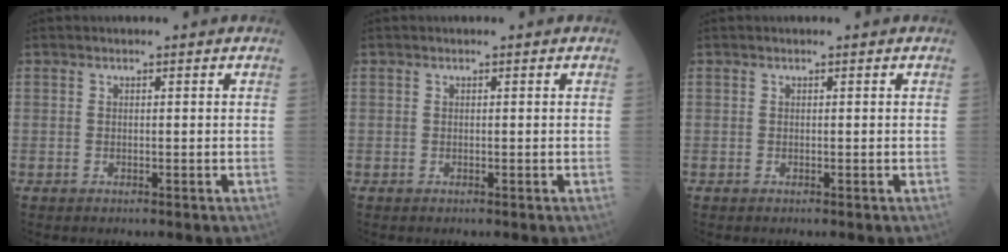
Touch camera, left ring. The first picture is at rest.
{"total": 0.0}
{"total": 0.0}